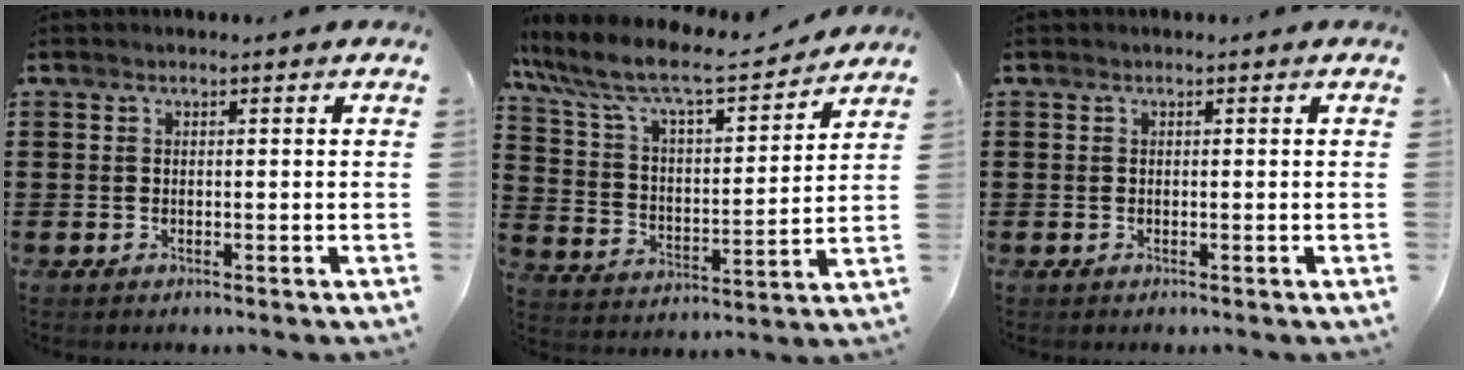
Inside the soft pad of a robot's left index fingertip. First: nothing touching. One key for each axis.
{"total": 9.1, "fx": 7.6, "fy": 1.6, "fz": 4.6, "tx": -0.122, "ty": -0.048, "tz": 0.126}
{"total": 0.0}